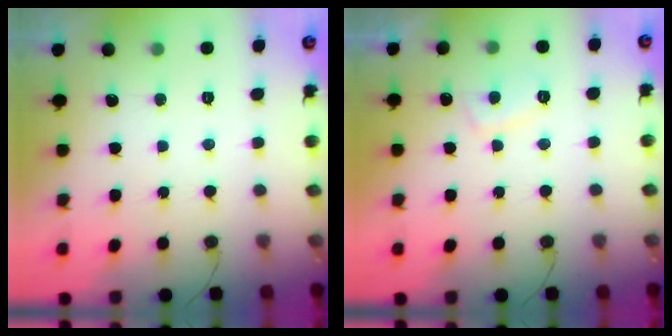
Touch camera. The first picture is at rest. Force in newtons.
{"total": 4.2, "press": 4.1, "slide": 0.8}